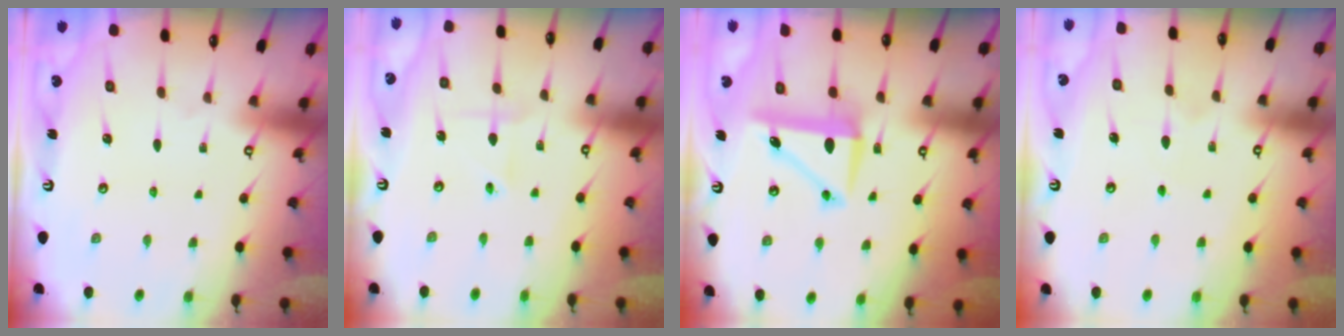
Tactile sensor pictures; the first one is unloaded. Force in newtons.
{"total": 2.3, "press": 2.3, "slide": 0.4}
{"total": 7.4, "press": 7.0, "slide": 2.2}
{"total": 4.9, "press": 4.9, "slide": 0.6}